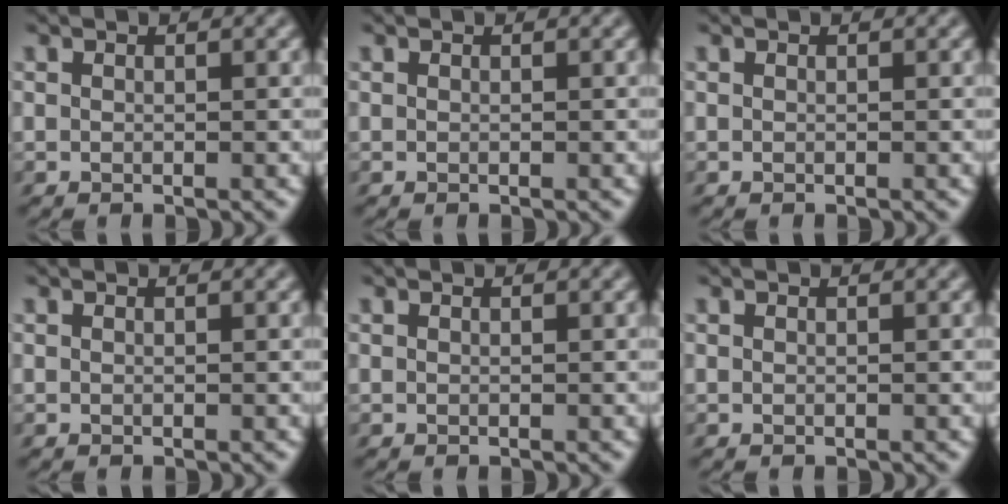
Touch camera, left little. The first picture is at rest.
{"total": 0.0}
{"total": 0.0}
{"total": 0.0}
{"total": 0.0}
{"total": 0.0}